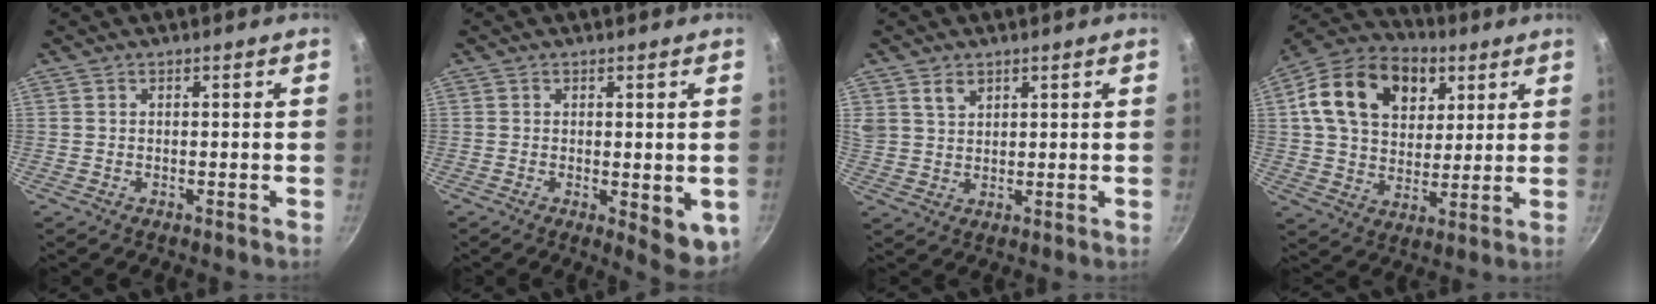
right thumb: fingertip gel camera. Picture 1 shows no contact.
{"total": 6.8, "force": [-1.0, 2.7, 6.1], "torque": [-0.064, -0.009, -0.008]}
{"total": 4.4, "force": [2.6, 3.0, 2.0], "torque": [-0.027, -0.006, 0.053]}
{"total": 20.3, "force": [7.2, 14.5, 12.2], "torque": [-0.190, 0.000, 0.114]}